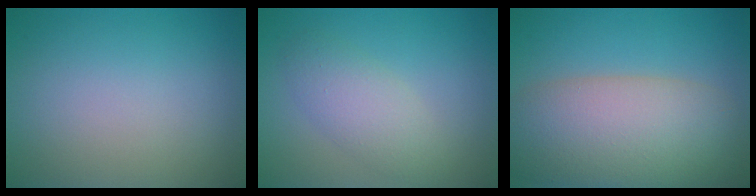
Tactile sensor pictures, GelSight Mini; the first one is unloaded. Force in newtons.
{"total": 3.3, "press": 3.3, "slide": 0.3}
{"total": 10.2, "press": 10.2, "slide": 0.9}